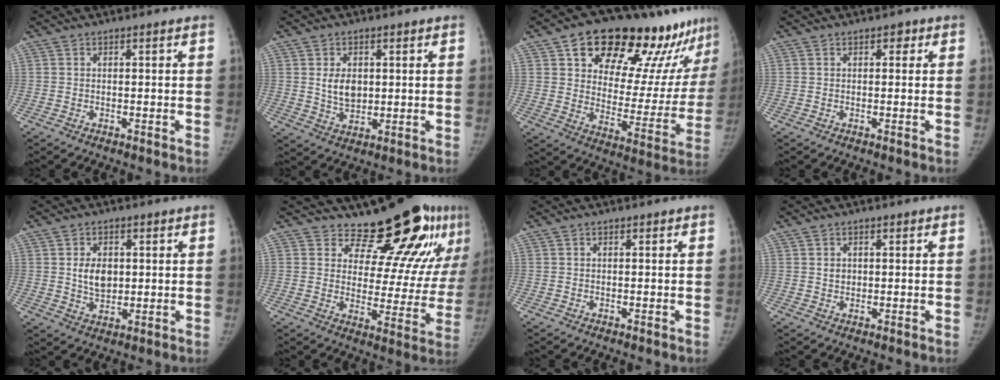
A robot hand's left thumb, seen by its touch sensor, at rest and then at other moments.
{"total": 6.0, "force": [1.1, 4.2, 4.1], "torque": [-0.050, -0.012, 0.028]}
{"total": 25.3, "force": [17.5, 10.9, 14.6], "torque": [-0.160, -0.066, 0.252]}
{"total": 1.5, "force": [0.6, 1.0, 0.8], "torque": [0.004, 0.002, 0.003]}
{"total": 6.1, "force": [1.0, 4.3, 4.2], "torque": [-0.049, -0.009, 0.023]}
{"total": 18.0, "force": [13.6, 7.0, 9.6], "torque": [-0.076, -0.108, 0.175]}
{"total": 0.0}
{"total": 1.9, "force": [0.6, 1.6, 0.8], "torque": [-0.004, -0.003, 0.012]}